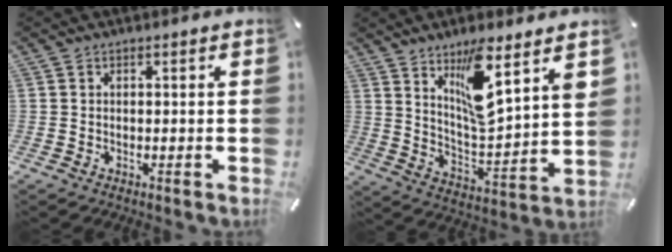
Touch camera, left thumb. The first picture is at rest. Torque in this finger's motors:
{"motor_torque": [2.16, 1.78, 1.56, -1.21, 0.39]}